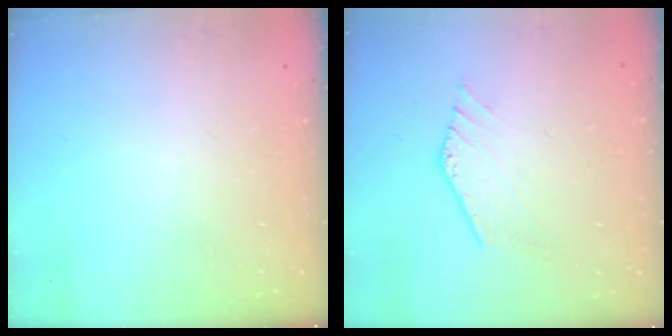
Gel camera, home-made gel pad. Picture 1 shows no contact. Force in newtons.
{"total": 1.3, "press": 1.3, "slide": 0.1}